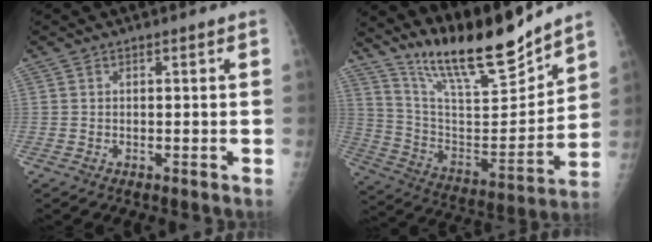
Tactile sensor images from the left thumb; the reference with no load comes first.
{"total": 19.9, "force": [17.0, 3.4, 9.7], "torque": [-0.129, -0.108, 0.303]}